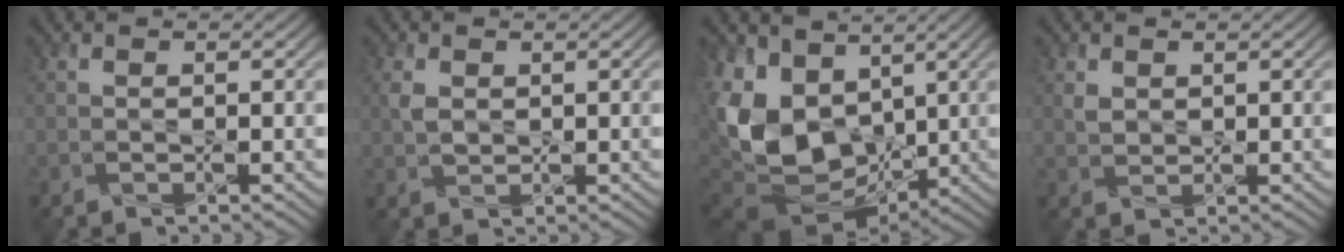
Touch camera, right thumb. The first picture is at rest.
{"total": 2.3, "force": [0.6, 1.7, 1.4], "torque": [-0.041, 0.000, 0.015]}
{"total": 16.7, "force": [1.9, 11.9, 11.5], "torque": [-0.303, -0.029, 0.057]}
{"total": 1.6, "force": [0.8, 1.2, 0.8], "torque": [-0.023, -0.001, 0.020]}